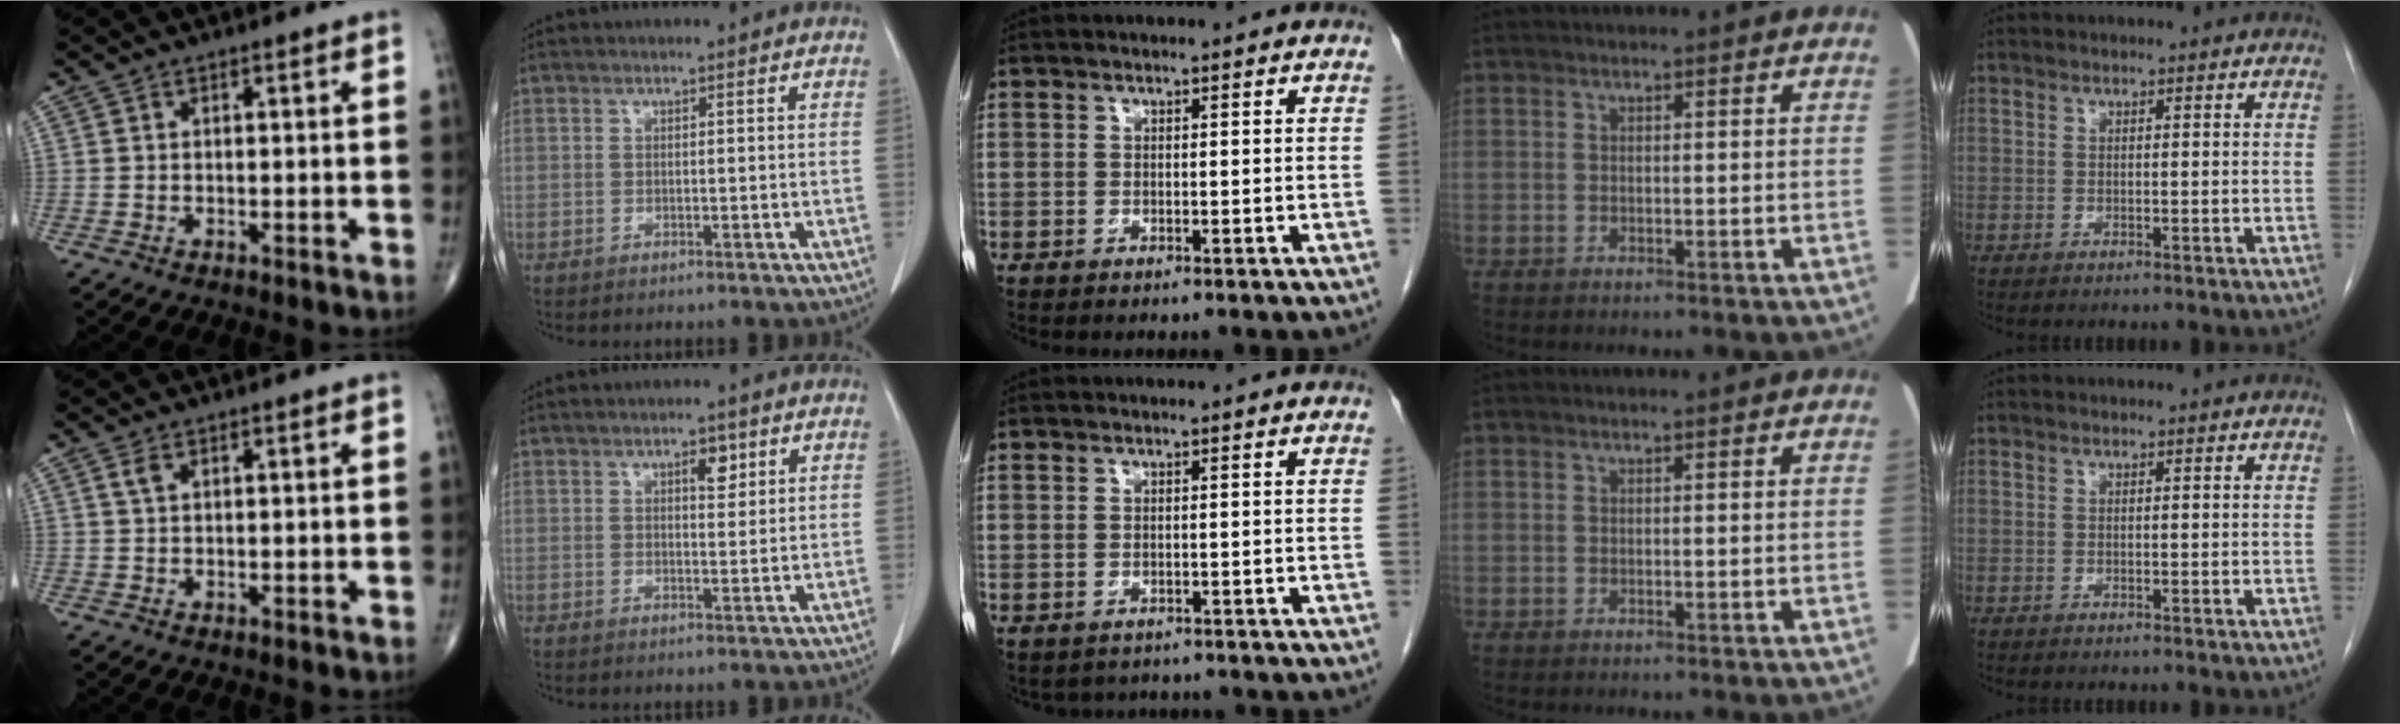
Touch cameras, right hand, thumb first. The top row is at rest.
{"thumb": {"total": 1.5, "force": [0.8, 0.7, 1.1], "torque": [-0.026, 0.007, 0.018]}, "index": {"total": 2.8, "force": [1.4, 1.2, 2.1], "torque": [-0.033, -0.002, 0.022]}, "middle": {"total": 3.3, "force": [-2.8, 1.7, 0.4], "torque": [-0.004, 0.004, -0.034]}}